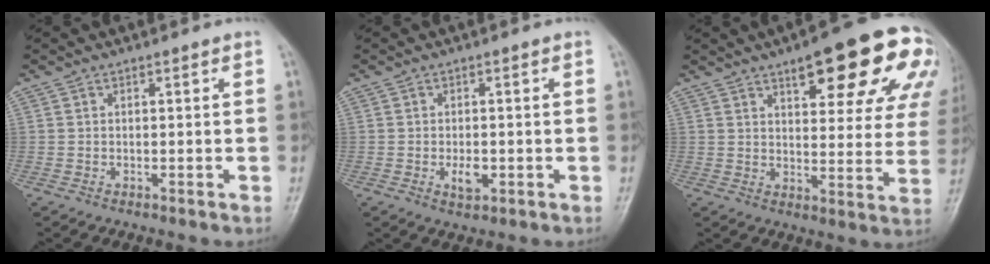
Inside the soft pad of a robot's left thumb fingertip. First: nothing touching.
{"total": 3.3, "force": [-0.8, 1.8, 2.6], "torque": [-0.039, -0.002, -0.011]}
{"total": 20.9, "force": [11.0, 6.9, 16.4], "torque": [-0.179, -0.023, 0.141]}